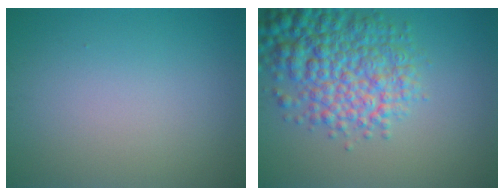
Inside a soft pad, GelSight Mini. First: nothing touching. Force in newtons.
{"total": 7.6, "press": 7.6, "slide": 0.2}